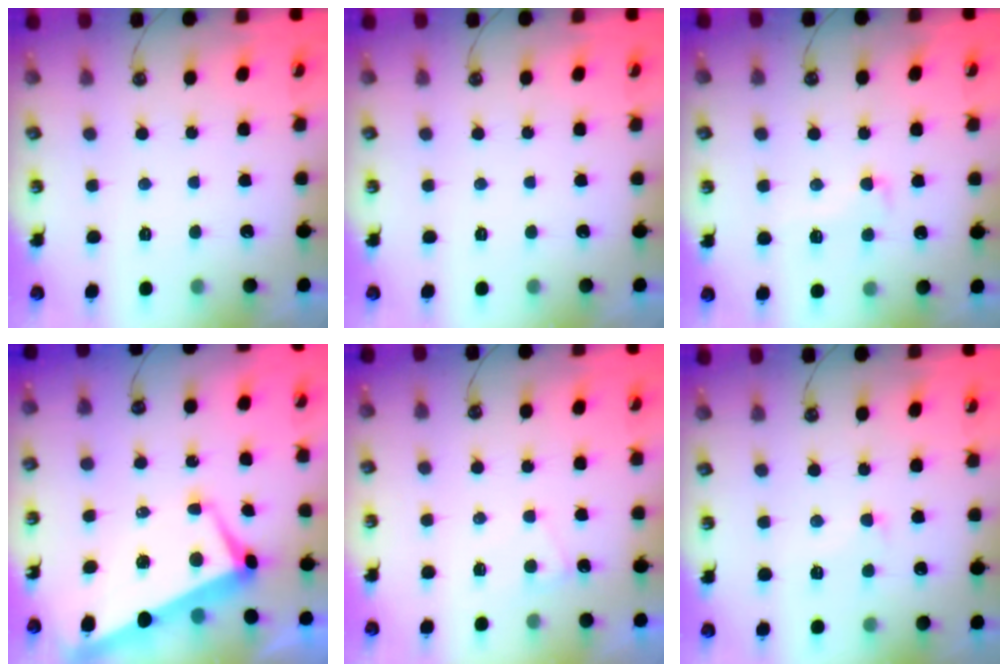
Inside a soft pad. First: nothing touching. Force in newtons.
{"total": 0.0}
{"total": 1.2, "press": 0.2, "slide": 1.1}
{"total": 1.7, "press": 1.1, "slide": 1.3}
{"total": 1.2, "press": 1.1, "slide": 0.4}
{"total": 1.6, "press": 1.4, "slide": 0.8}